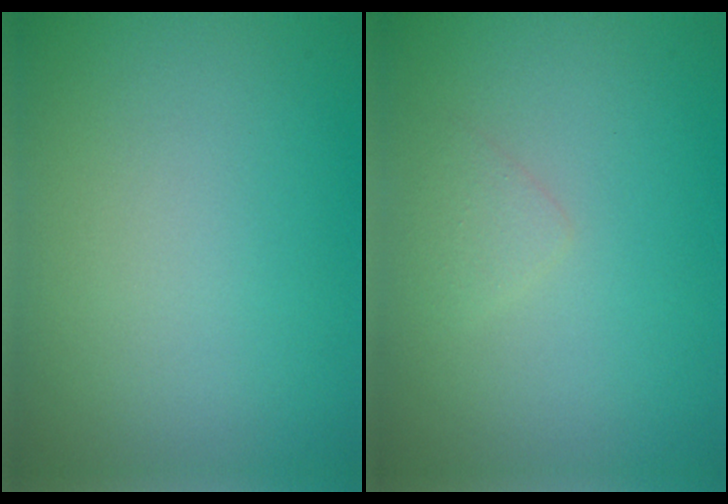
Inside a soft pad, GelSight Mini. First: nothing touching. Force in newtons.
{"total": 1.1, "press": 1.1, "slide": 0.1}